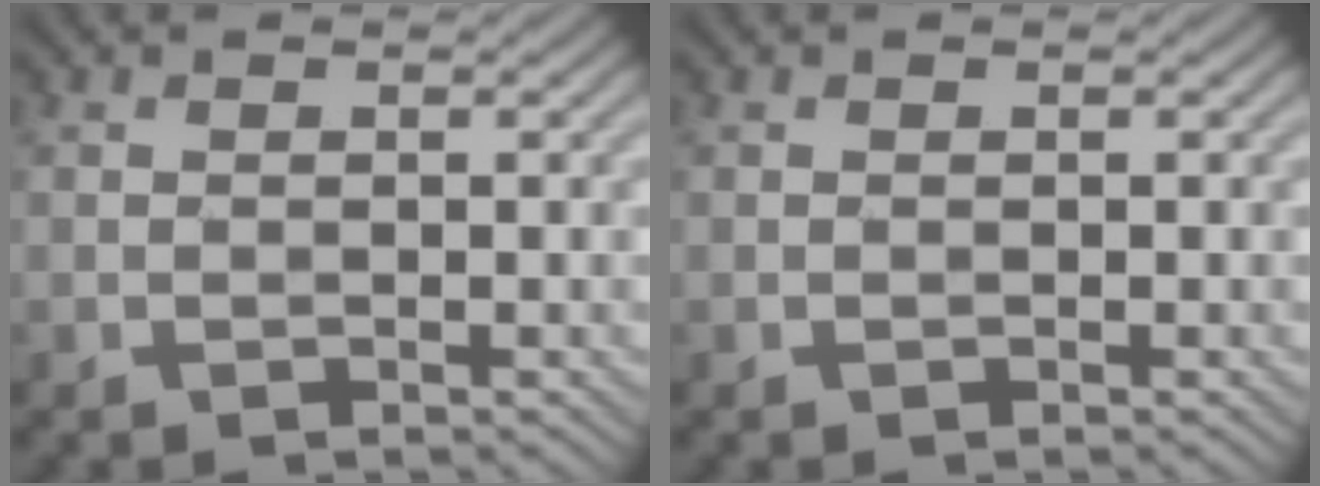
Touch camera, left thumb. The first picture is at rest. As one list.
[{"total": 0.0}]